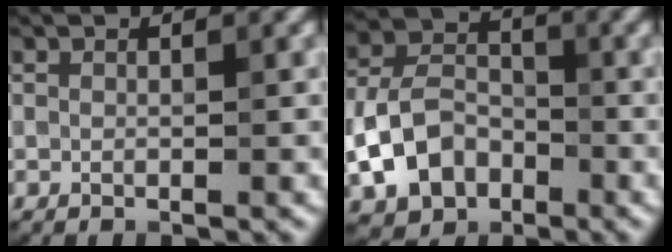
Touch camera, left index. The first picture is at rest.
{"total": 6.3, "force": [-2.5, 4.6, 3.6], "torque": [-0.072, 0.008, -0.054]}